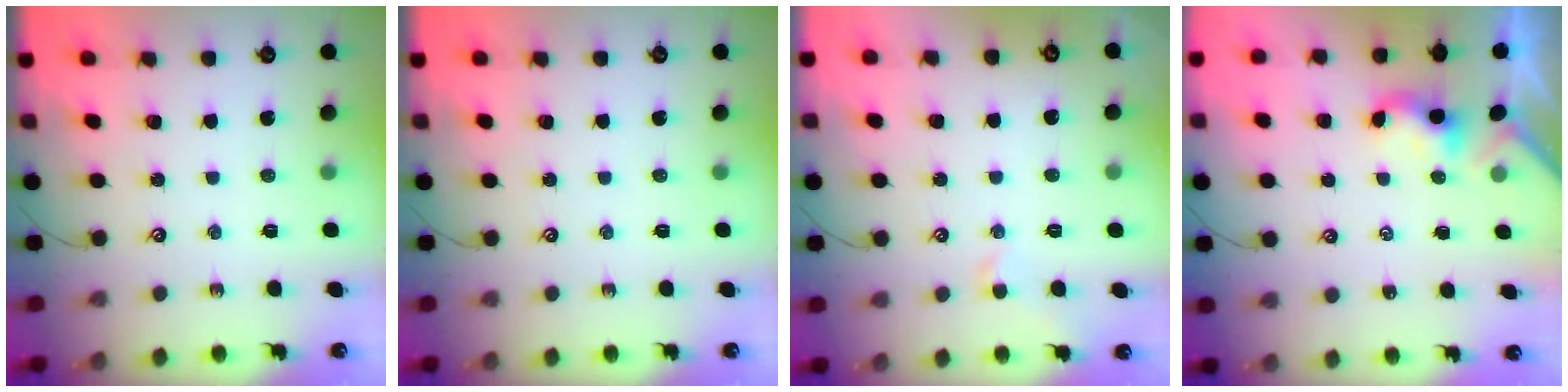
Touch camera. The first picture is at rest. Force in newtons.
{"total": 0.0}
{"total": 0.8, "press": 0.7, "slide": 0.5}
{"total": 1.1, "press": 1.0, "slide": 0.2}